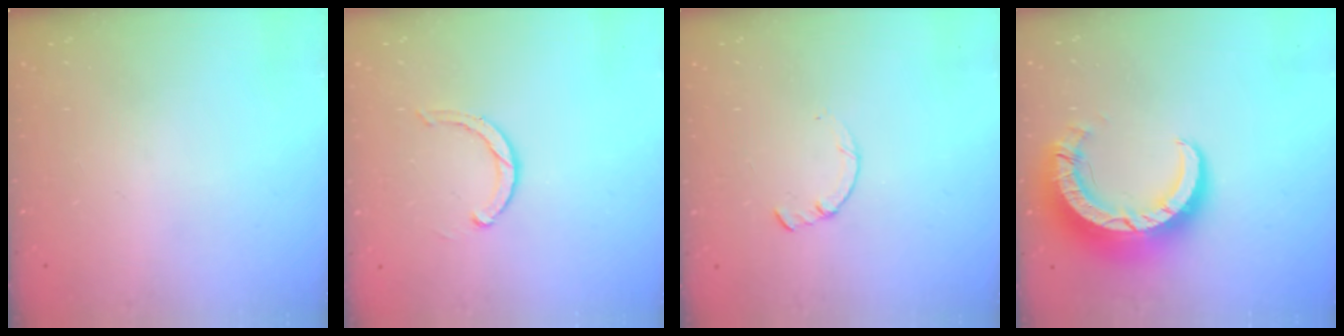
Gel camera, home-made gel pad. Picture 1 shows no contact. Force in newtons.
{"total": 3.6, "press": 3.6, "slide": 0.6}
{"total": 0.7, "press": 0.6, "slide": 0.2}
{"total": 11.5, "press": 11.5, "slide": 1.1}